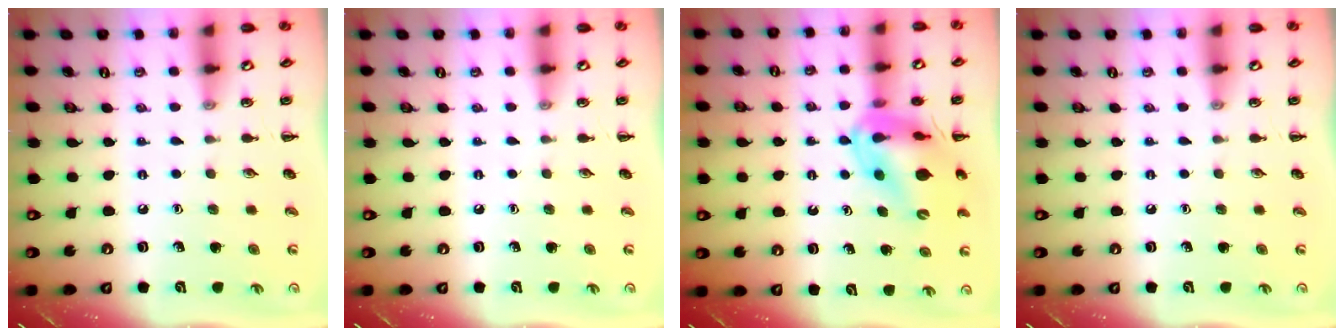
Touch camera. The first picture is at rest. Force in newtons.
{"total": 0.0}
{"total": 14.4, "press": 13.7, "slide": 4.4}
{"total": 0.0}